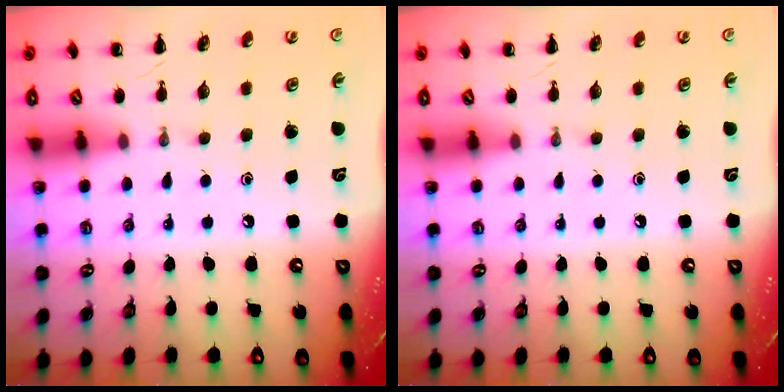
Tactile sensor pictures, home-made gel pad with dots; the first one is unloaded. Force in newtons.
{"total": 0.0}